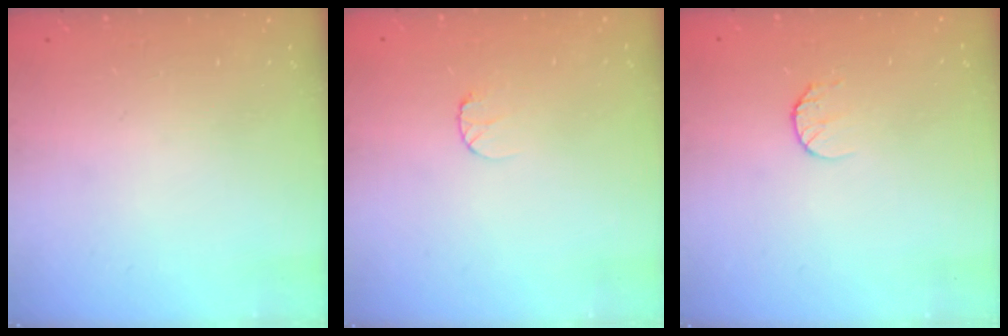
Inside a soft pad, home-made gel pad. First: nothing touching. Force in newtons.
{"total": 3.1, "press": 3.1, "slide": 0.3}
{"total": 5.6, "press": 5.5, "slide": 0.6}